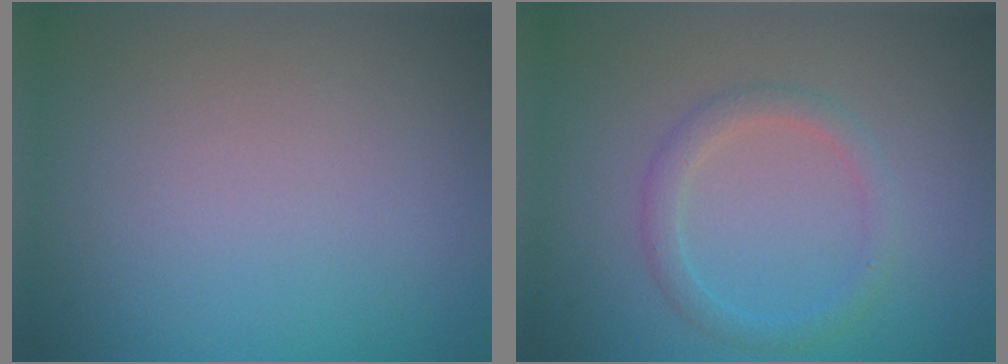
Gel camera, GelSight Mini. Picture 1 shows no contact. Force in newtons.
{"total": 2.0, "press": 2.0, "slide": 0.1}